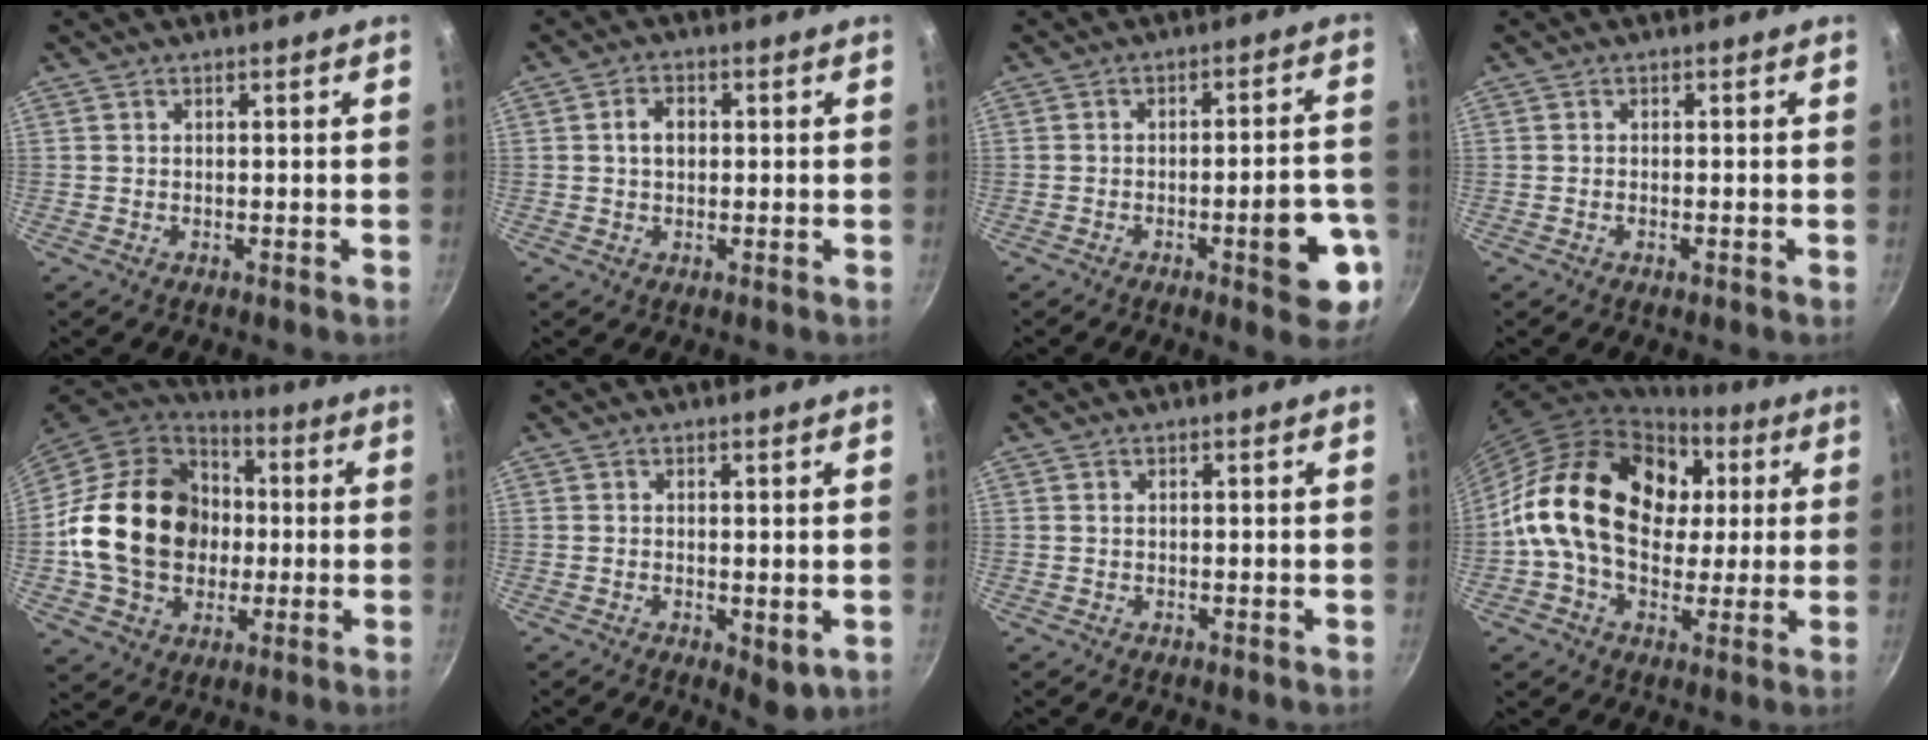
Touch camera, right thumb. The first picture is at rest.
{"total": 3.7, "force": [0.4, 2.7, 2.5], "torque": [-0.027, 0.009, 0.003]}
{"total": 11.3, "force": [-4.4, 3.5, 9.8], "torque": [-0.098, 0.026, -0.054]}
{"total": 0.8, "force": [-0.4, 0.2, 0.7], "torque": [-0.016, 0.002, -0.008]}
{"total": 24.1, "force": [-0.4, 19.2, 14.6], "torque": [-0.234, 0.038, 0.000]}
{"total": 3.4, "force": [-0.2, 1.7, 2.9], "torque": [-0.042, -0.013, 0.000]}
{"total": 0.0}
{"total": 22.7, "force": [3.4, 16.1, 15.6], "torque": [-0.246, 0.021, 0.046]}